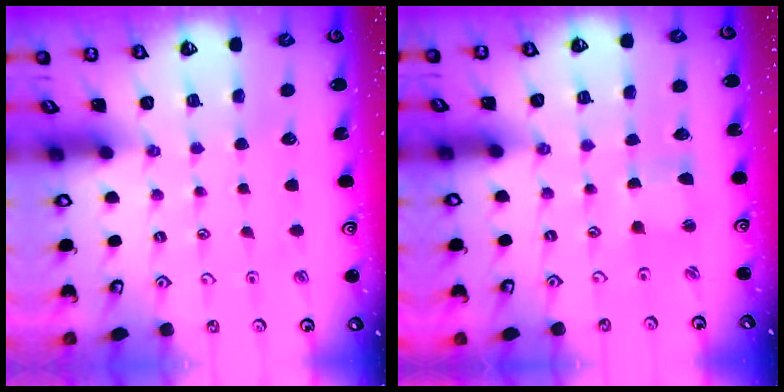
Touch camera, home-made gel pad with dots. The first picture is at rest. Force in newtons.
{"total": 1.5, "press": 1.5, "slide": 0.3}